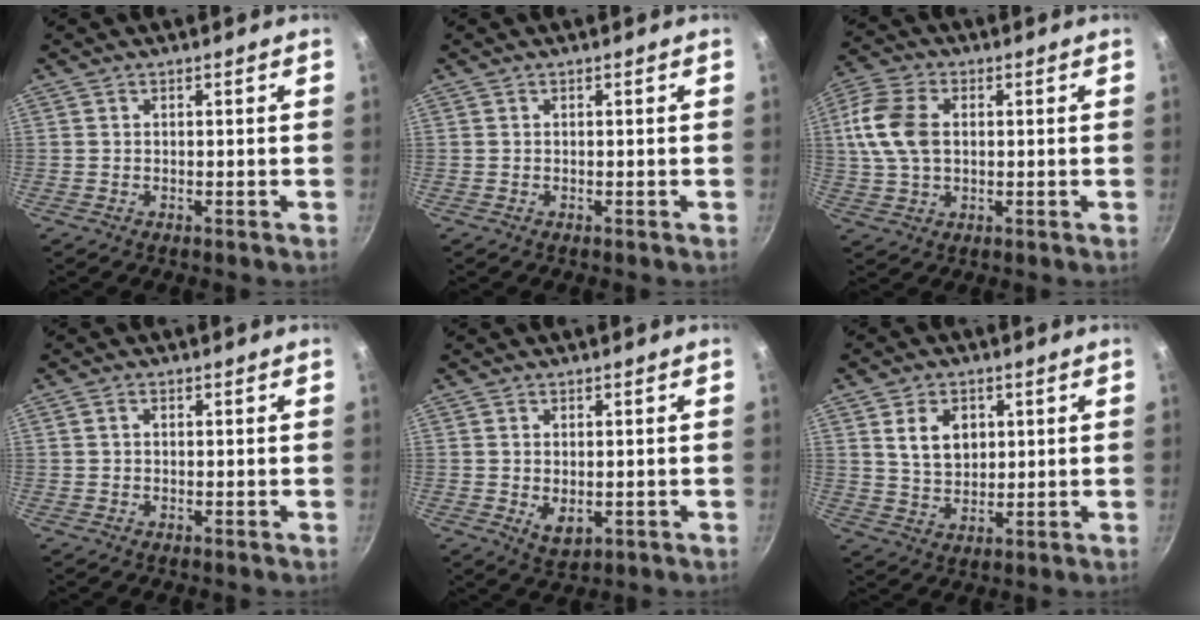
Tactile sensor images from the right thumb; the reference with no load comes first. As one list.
[{"total": 0.0}, {"total": 10.9, "force": [1.5, 7.2, 8.1], "torque": [-0.158, 0.012, 0.020]}, {"total": 1.2, "force": [0.3, 0.9, 0.7], "torque": [-0.012, 0.006, 0.004]}, {"total": 4.3, "force": [-0.3, 2.7, 3.4], "torque": [-0.055, -0.014, 0.003]}, {"total": 7.7, "force": [2.4, 5.5, 4.8], "torque": [-0.063, -0.014, 0.048]}]